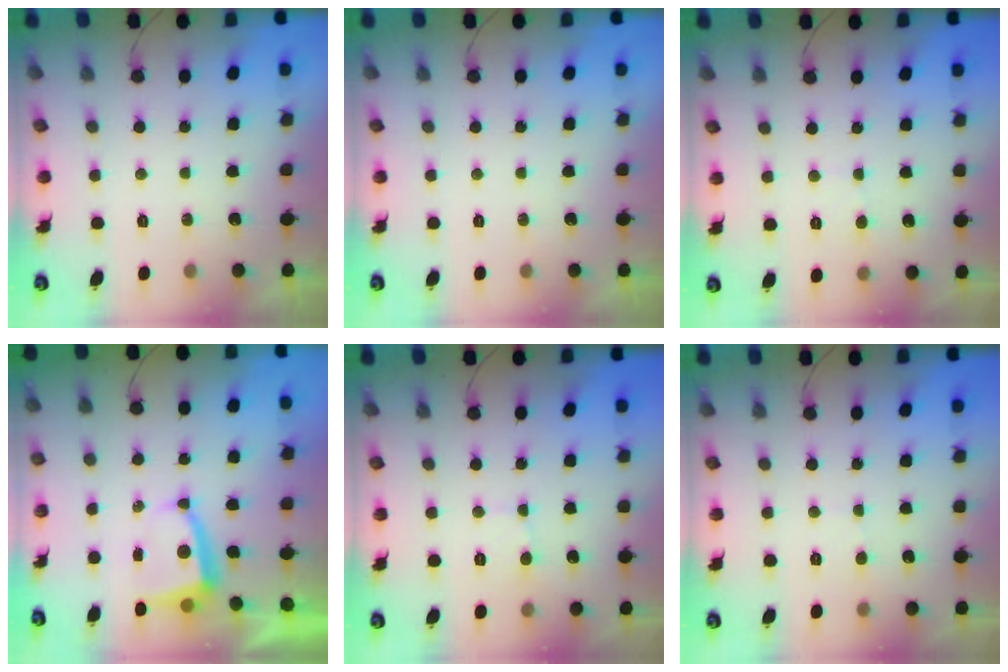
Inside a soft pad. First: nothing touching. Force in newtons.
{"total": 0.0}
{"total": 1.6, "press": 1.6, "slide": 0.1}
{"total": 5.3, "press": 5.2, "slide": 0.7}
{"total": 3.6, "press": 3.5, "slide": 0.4}
{"total": 0.7, "press": 0.7, "slide": 0.0}